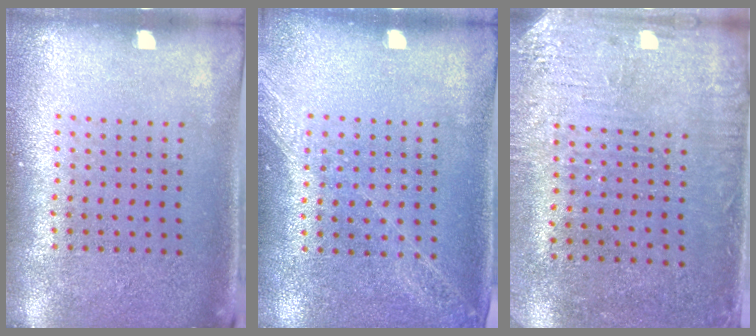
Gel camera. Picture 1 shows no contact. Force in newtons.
{"total": 1.2, "press": 1.2, "slide": 0.2}
{"total": 3.2, "press": 2.7, "slide": 1.8}